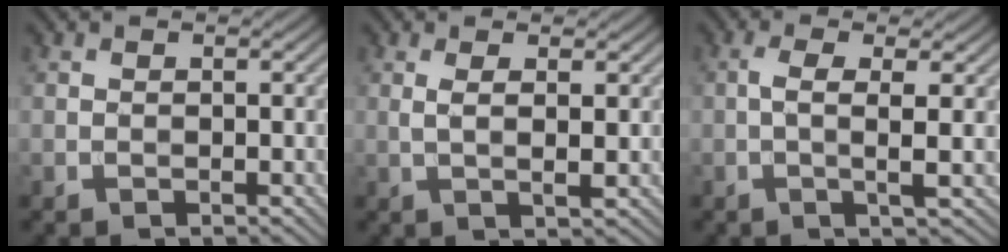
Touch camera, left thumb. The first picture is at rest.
{"total": 2.6, "force": [0.8, 0.4, 2.4], "torque": [-0.049, -0.001, 0.015]}
{"total": 3.8, "force": [0.1, 0.6, 3.7], "torque": [-0.070, 0.003, -0.003]}